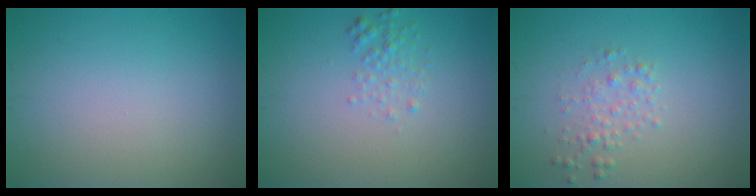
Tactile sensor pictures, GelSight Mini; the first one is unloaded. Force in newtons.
{"total": 1.4, "press": 1.4, "slide": 0.1}
{"total": 1.6, "press": 1.6, "slide": 0.0}